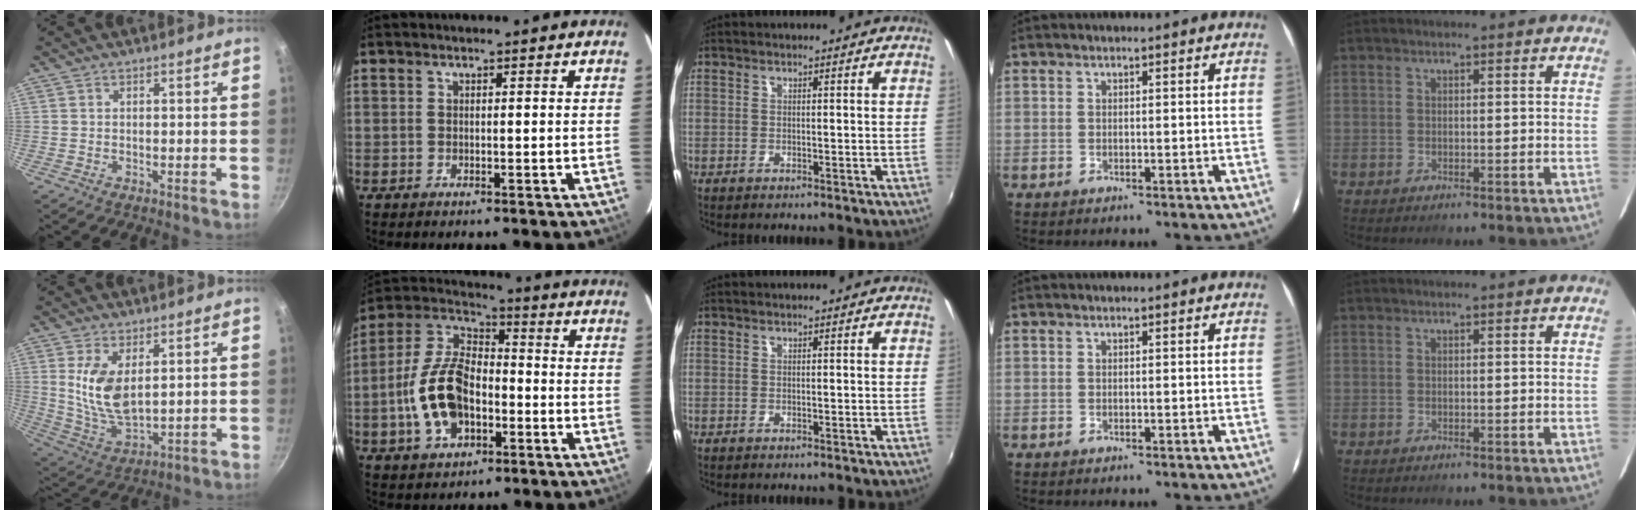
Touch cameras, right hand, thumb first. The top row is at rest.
{"thumb": {"total": 10.7, "force": [2.8, 5.4, 8.8], "torque": [-0.167, -0.030, 0.066]}, "index": {"total": 14.8, "force": [-4.1, 8.8, 11.1], "torque": [-0.234, 0.018, -0.070]}}